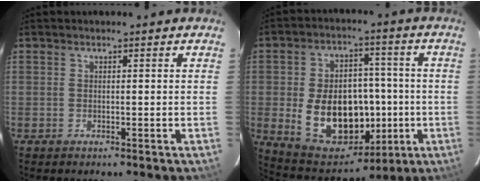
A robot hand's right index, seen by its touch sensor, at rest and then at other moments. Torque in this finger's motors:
{"motor_torque": [1.29, -0.85, 1.06, 0.21]}